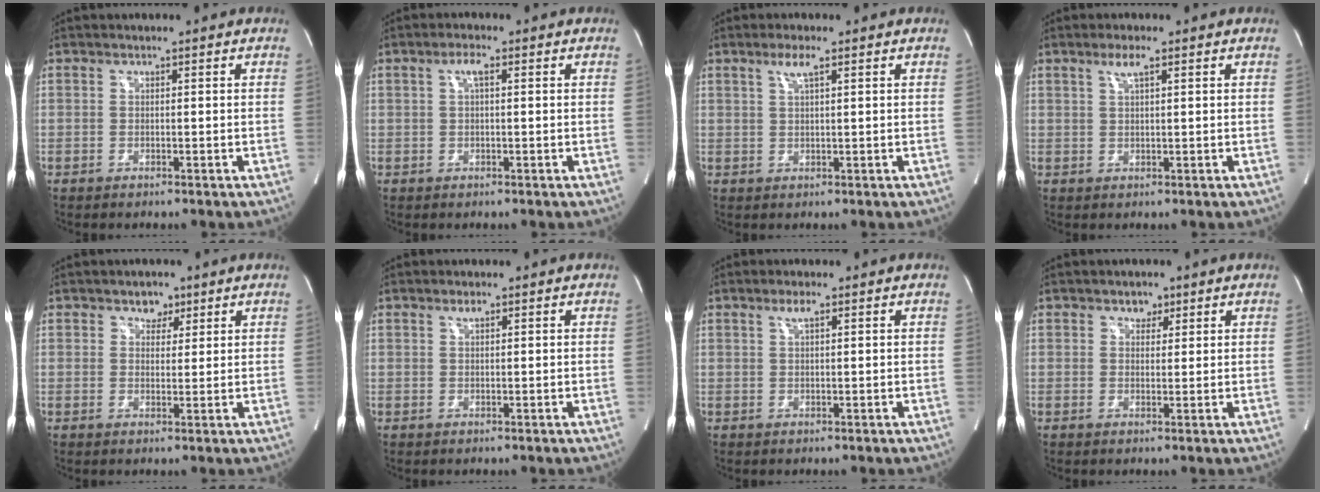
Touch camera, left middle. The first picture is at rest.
{"total": 2.0, "force": [0.6, 0.4, 1.9], "torque": [-0.036, 0.006, 0.011]}
{"total": 2.5, "force": [1.5, 0.1, 2.0], "torque": [-0.046, 0.002, 0.029]}
{"total": 2.3, "force": [1.4, 0.2, 1.9], "torque": [-0.041, 0.002, 0.027]}
{"total": 2.7, "force": [1.7, 1.9, 0.9], "torque": [-0.008, 0.003, 0.025]}
{"total": 0.9, "force": [0.6, 0.2, 0.6], "torque": [-0.013, 0.000, 0.013]}
{"total": 1.6, "force": [1.0, 0.2, 1.3], "torque": [-0.028, 0.002, 0.020]}
{"total": 2.0, "force": [1.3, 1.4, 0.7], "torque": [-0.006, 0.001, 0.018]}